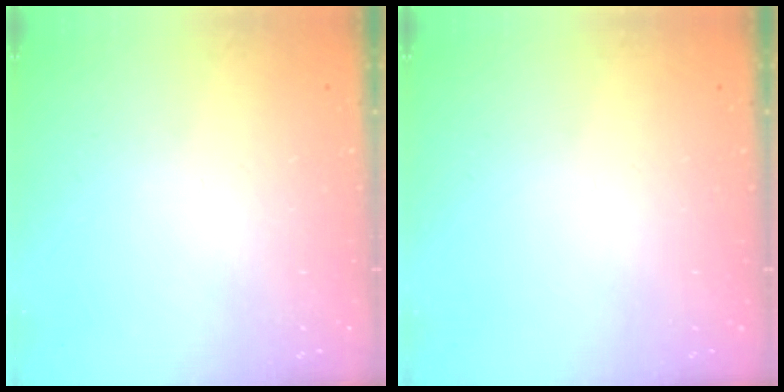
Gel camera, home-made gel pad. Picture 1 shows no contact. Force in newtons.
{"total": 0.0}